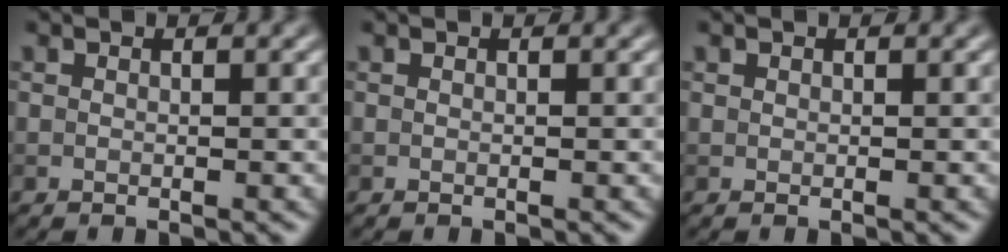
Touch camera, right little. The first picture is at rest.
{"total": 0.0}
{"total": 0.0}